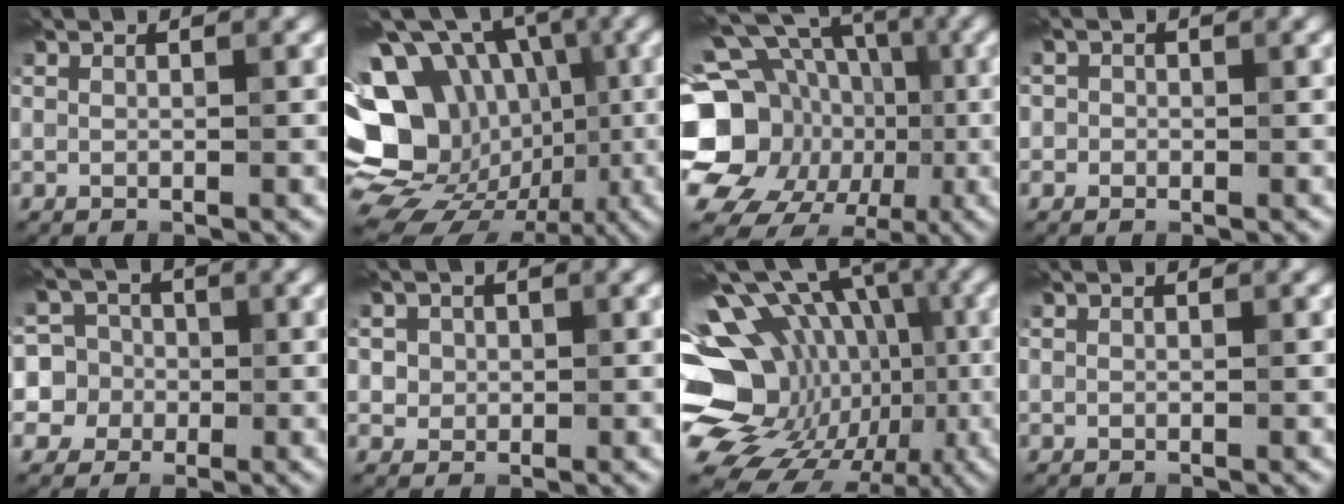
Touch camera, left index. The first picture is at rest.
{"total": 19.6, "force": [-1.9, 16.3, 10.8], "torque": [-0.194, 0.034, -0.050]}
{"total": 21.3, "force": [-4.5, 18.7, 9.1], "torque": [-0.190, -0.004, -0.103]}
{"total": 0.8, "force": [-0.3, 0.7, -0.1], "torque": [0.006, -0.001, -0.006]}
{"total": 7.8, "force": [0.6, 7.6, 1.9], "torque": [-0.039, 0.035, -0.009]}
{"total": 1.8, "force": [0.3, 1.7, 0.5], "torque": [-0.016, 0.001, 0.021]}
{"total": 18.1, "force": [-3.2, 13.8, 11.2], "torque": [-0.167, 0.028, -0.042]}
{"total": 0.0}